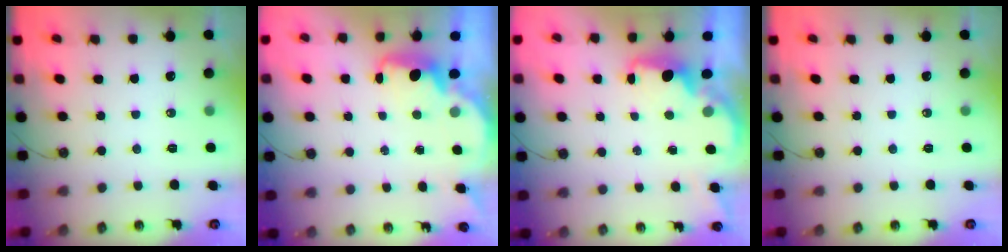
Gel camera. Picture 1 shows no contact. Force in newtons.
{"total": 2.2, "press": 2.1, "slide": 0.6}
{"total": 1.9, "press": 1.8, "slide": 0.6}
{"total": 0.0}